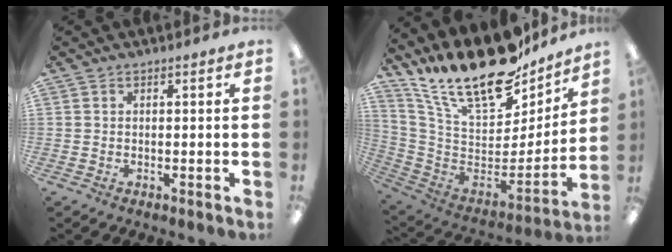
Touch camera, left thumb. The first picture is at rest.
{"total": 23.9, "force": [17.9, 9.2, 12.9], "torque": [-0.222, -0.132, 0.311]}